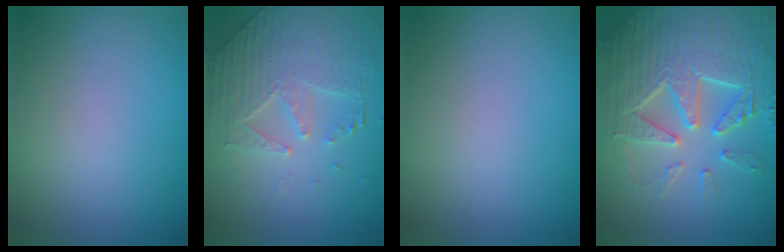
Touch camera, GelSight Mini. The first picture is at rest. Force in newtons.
{"total": 5.0, "press": 3.7, "slide": 3.4}
{"total": 0.0}
{"total": 7.7, "press": 7.6, "slide": 1.5}